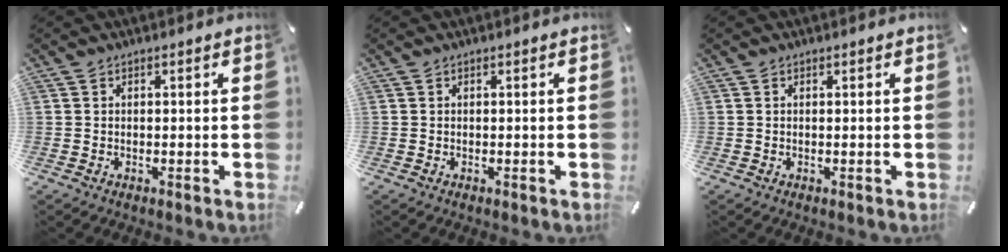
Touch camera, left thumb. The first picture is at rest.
{"total": 0.0}
{"total": 0.0}